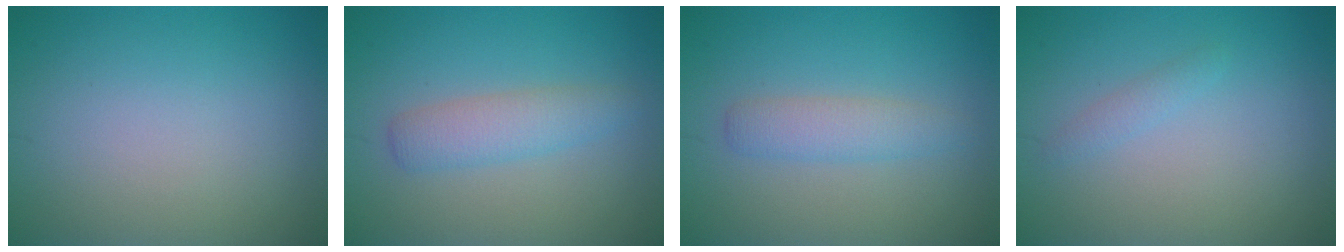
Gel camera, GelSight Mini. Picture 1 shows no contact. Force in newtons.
{"total": 2.8, "press": 2.8, "slide": 0.1}
{"total": 2.4, "press": 2.4, "slide": 0.1}
{"total": 1.0, "press": 1.0, "slide": 0.0}